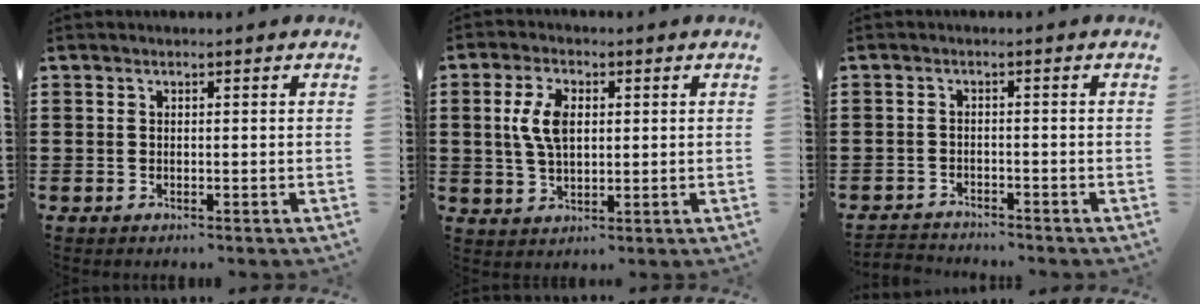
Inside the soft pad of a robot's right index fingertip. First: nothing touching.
{"total": 6.4, "force": [1.0, 3.5, 5.3], "torque": [-0.124, 0.009, 0.011]}
{"total": 1.9, "force": [-1.9, 0.2, -0.2], "torque": [-0.004, 0.002, -0.042]}